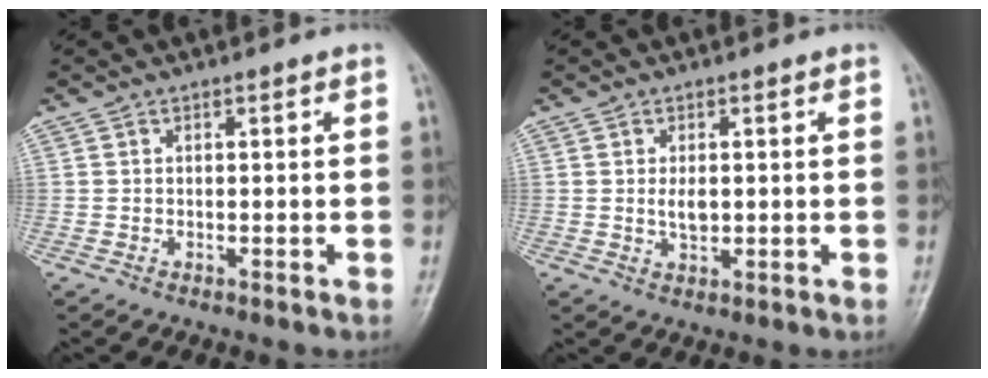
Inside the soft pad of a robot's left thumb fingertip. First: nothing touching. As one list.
[{"total": 2.8, "force": [0.3, 1.6, 2.3], "torque": [-0.038, -0.004, 0.007]}]